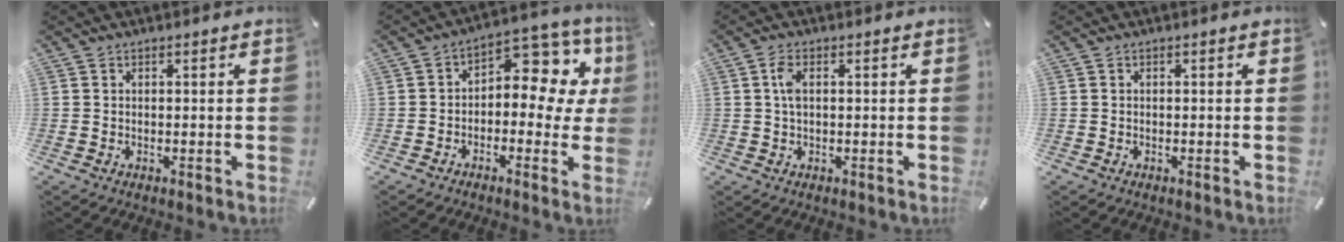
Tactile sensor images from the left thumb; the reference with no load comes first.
{"total": 10.3, "force": [2.8, 6.2, 7.8], "torque": [-0.101, -0.027, 0.048]}
{"total": 3.2, "force": [0.5, 1.3, 2.9], "torque": [-0.065, 0.003, 0.004]}
{"total": 0.0}